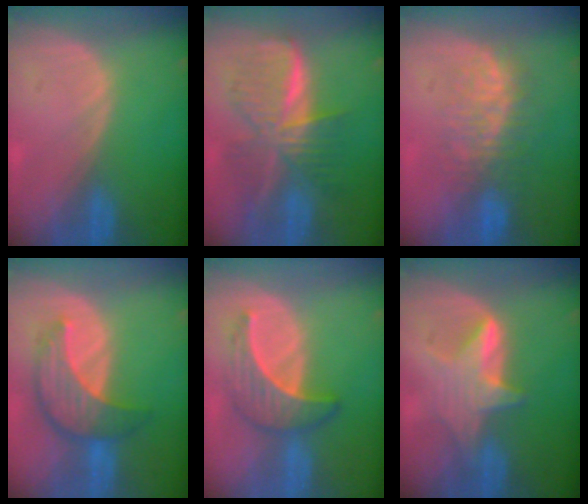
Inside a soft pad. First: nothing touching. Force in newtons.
{"total": 9.5, "press": 9.5, "slide": 0.7}
{"total": 7.8, "press": 7.4, "slide": 2.4}
{"total": 7.8, "press": 7.5, "slide": 2.3}
{"total": 6.9, "press": 6.2, "slide": 3.0}
{"total": 6.0, "press": 5.8, "slide": 1.4}